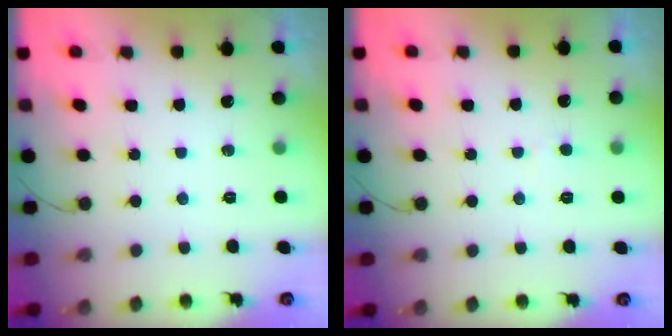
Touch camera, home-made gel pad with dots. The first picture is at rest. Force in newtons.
{"total": 1.7, "press": 1.7, "slide": 0.1}